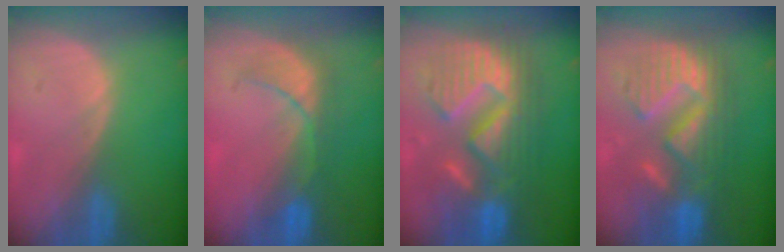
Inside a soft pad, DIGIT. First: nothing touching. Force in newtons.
{"total": 5.5, "press": 5.4, "slide": 0.7}
{"total": 13.1, "press": 13.0, "slide": 1.4}
{"total": 11.0, "press": 11.0, "slide": 1.0}